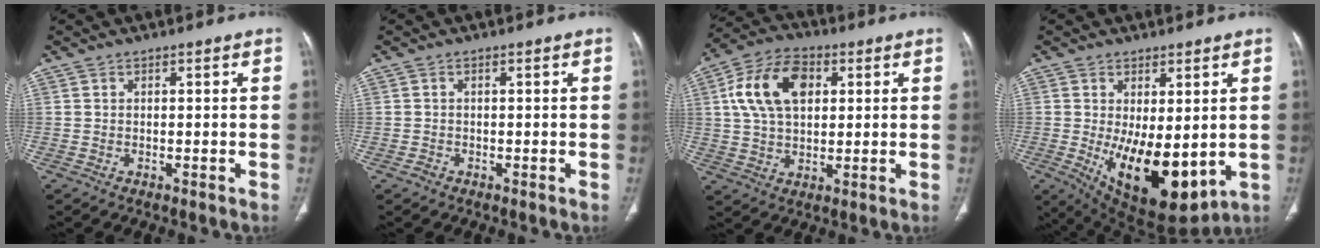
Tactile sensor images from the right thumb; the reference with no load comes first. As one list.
[{"total": 0.8, "force": [-0.6, 0.6, 0.2], "torque": [-0.003, 0.002, -0.013]}, {"total": 13.6, "force": [3.5, 8.6, 10.0], "torque": [-0.176, 0.010, 0.061]}, {"total": 15.0, "force": [-1.6, 6.8, 13.2], "torque": [-0.197, -0.031, 0.001]}]